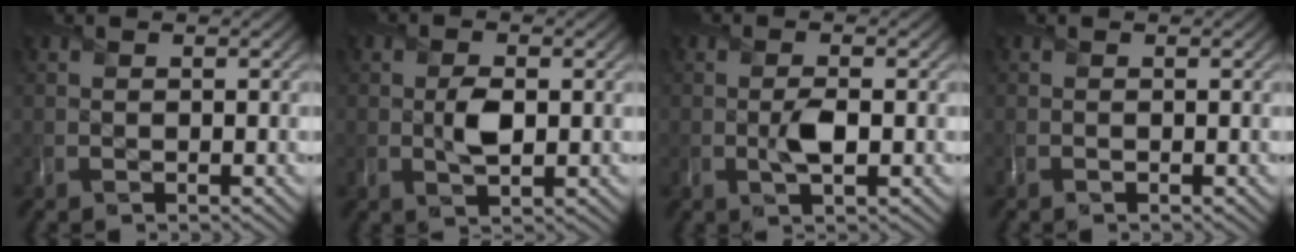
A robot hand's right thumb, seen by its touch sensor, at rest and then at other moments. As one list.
[{"total": 3.3, "force": [0.0, 1.9, 2.7], "torque": [-0.055, -0.004, 0.002]}, {"total": 2.7, "force": [-0.4, 1.2, 2.4], "torque": [-0.050, -0.002, -0.006]}, {"total": 0.0}]